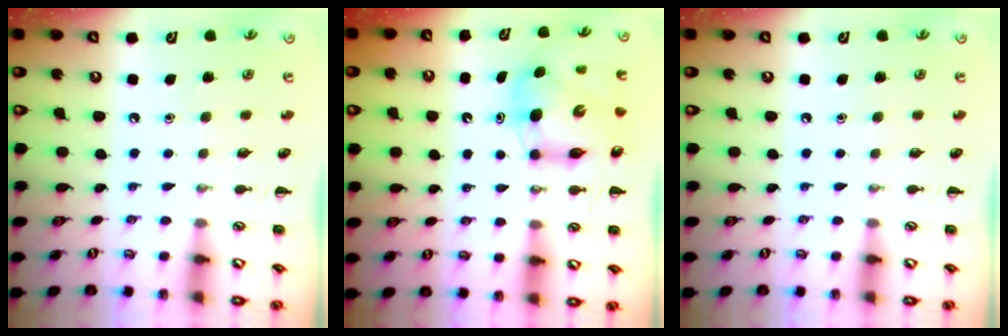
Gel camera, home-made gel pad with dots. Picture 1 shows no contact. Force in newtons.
{"total": 7.4, "press": 7.1, "slide": 2.2}
{"total": 0.0}